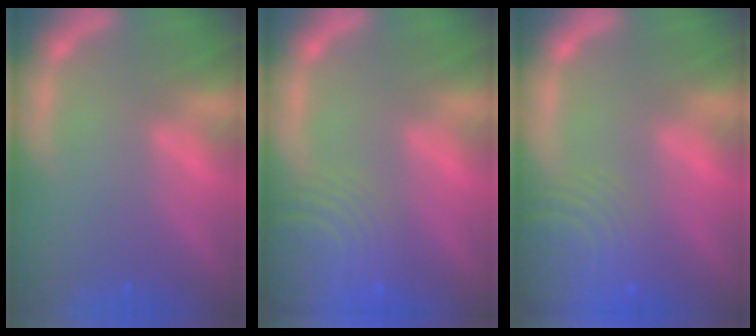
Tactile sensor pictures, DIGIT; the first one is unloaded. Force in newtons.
{"total": 10.1}
{"total": 9.5}